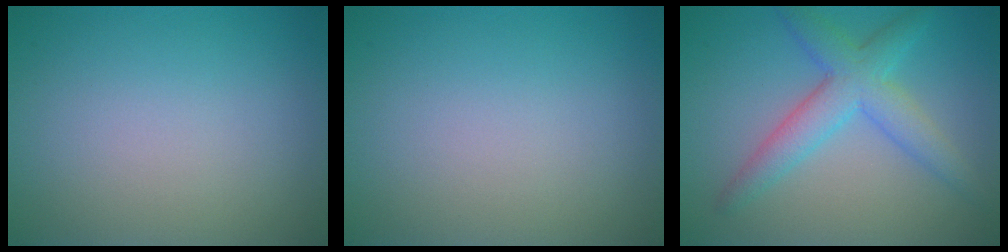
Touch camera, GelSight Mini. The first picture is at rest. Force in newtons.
{"total": 0.0}
{"total": 4.6, "press": 4.6, "slide": 0.1}